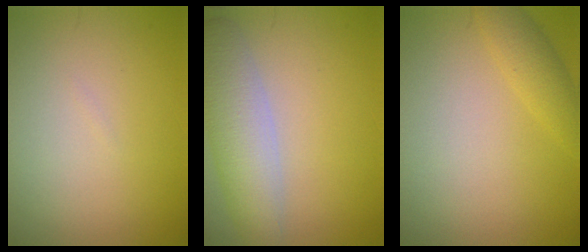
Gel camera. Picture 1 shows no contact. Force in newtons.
{"total": 4.9, "press": 4.9, "slide": 0.5}
{"total": 2.1, "press": 2.1, "slide": 0.2}